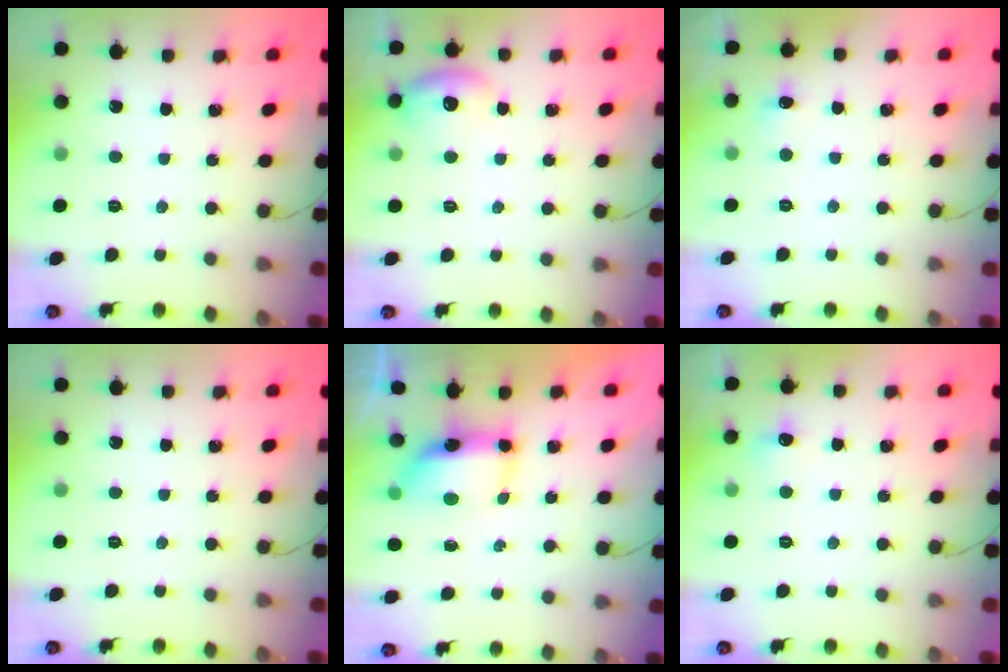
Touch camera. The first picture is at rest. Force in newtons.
{"total": 9.4, "press": 9.3, "slide": 1.3}
{"total": 4.8, "press": 4.6, "slide": 1.4}
{"total": 0.0}
{"total": 8.1, "press": 8.0, "slide": 0.7}
{"total": 4.8, "press": 4.6, "slide": 1.6}